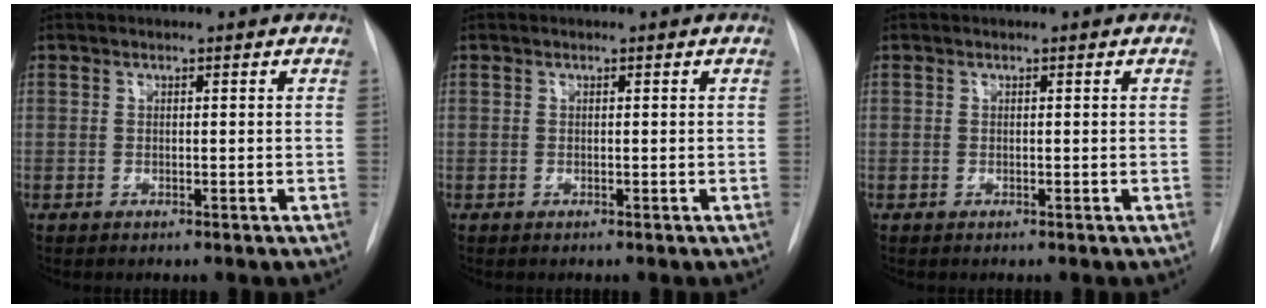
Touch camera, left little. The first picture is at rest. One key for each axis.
{"total": 0.0}
{"total": 0.0}